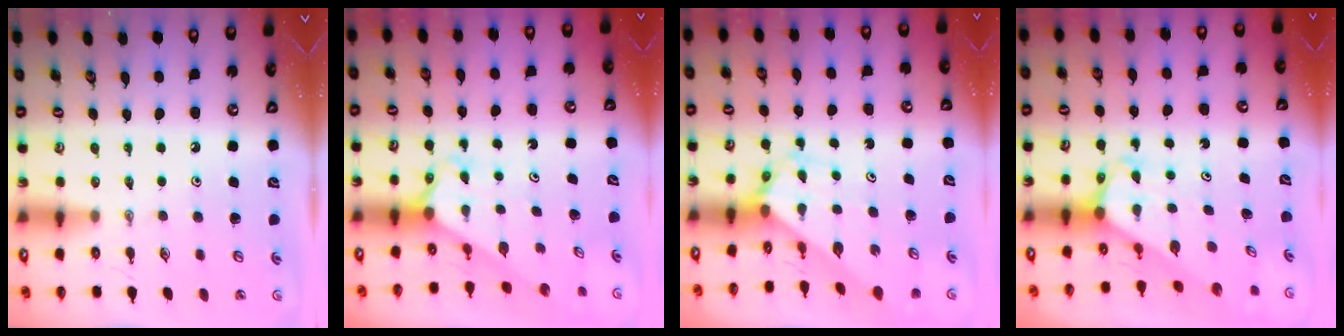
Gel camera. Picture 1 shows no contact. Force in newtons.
{"total": 2.4, "press": 2.4, "slide": 0.2}
{"total": 2.7, "press": 2.7, "slide": 0.2}
{"total": 1.9, "press": 1.9, "slide": 0.1}